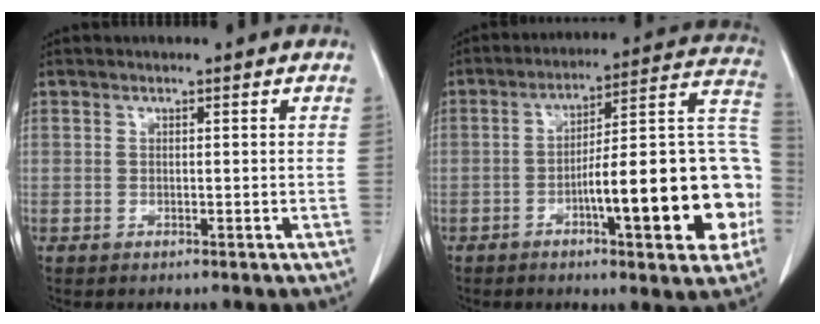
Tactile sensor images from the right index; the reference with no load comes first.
{"total": 20.3, "force": [-5.8, 3.3, 19.2], "torque": [-0.207, 0.032, -0.076]}